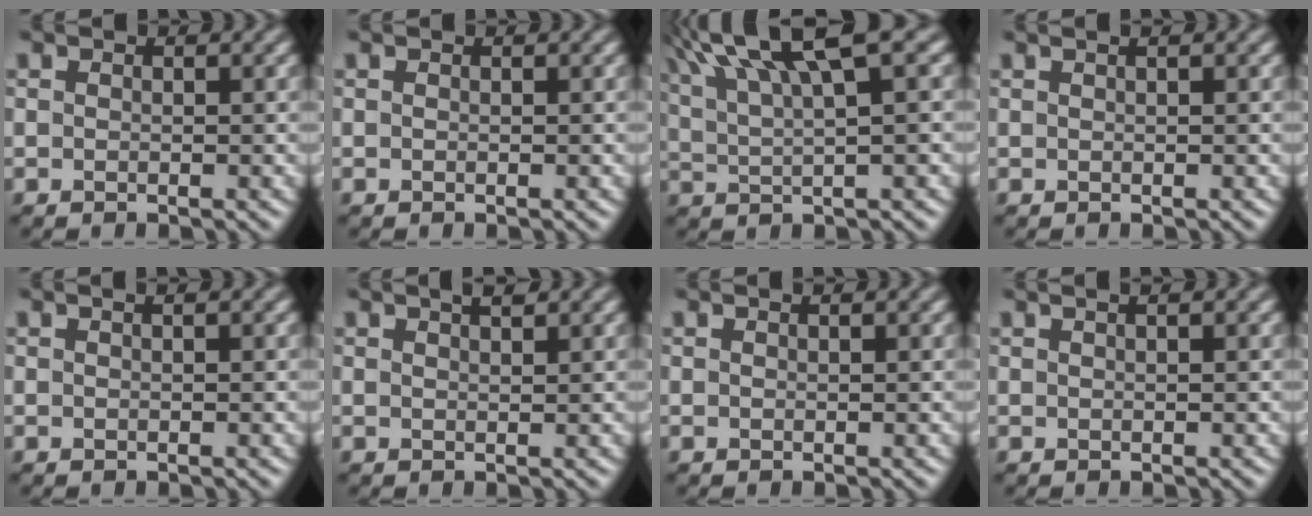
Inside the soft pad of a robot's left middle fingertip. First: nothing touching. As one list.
[{"total": 0.0}, {"total": 9.9, "force": [5.5, 2.5, 7.8], "torque": [-0.144, 0.026, 0.092]}, {"total": 1.7, "force": [1.2, 0.6, 1.1], "torque": [-0.011, 0.016, 0.007]}, {"total": 0.9, "force": [0.6, 0.2, 0.7], "torque": [-0.005, 0.002, 0.000]}, {"total": 1.9, "force": [1.4, 0.4, 1.2], "torque": [-0.011, 0.010, 0.009]}, {"total": 0.8, "force": [0.7, 0.1, 0.4], "torque": [-0.004, 0.000, 0.004]}, {"total": 2.3, "force": [1.4, 0.9, 1.5], "torque": [-0.016, 0.022, 0.011]}]